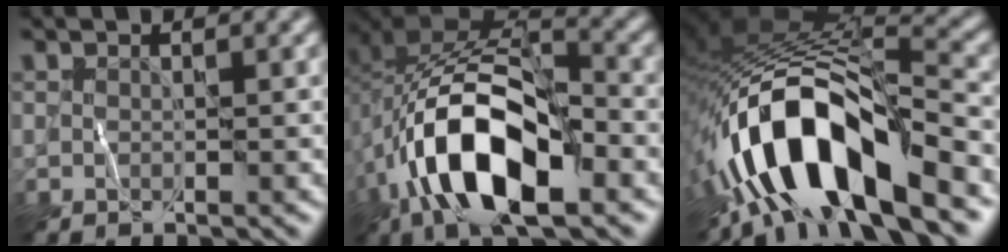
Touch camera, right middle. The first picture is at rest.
{"total": 12.8, "force": [-4.2, 6.3, 10.3], "torque": [-0.196, 0.004, -0.079]}
{"total": 12.0, "force": [-6.4, 4.2, 9.3], "torque": [-0.159, 0.012, -0.125]}